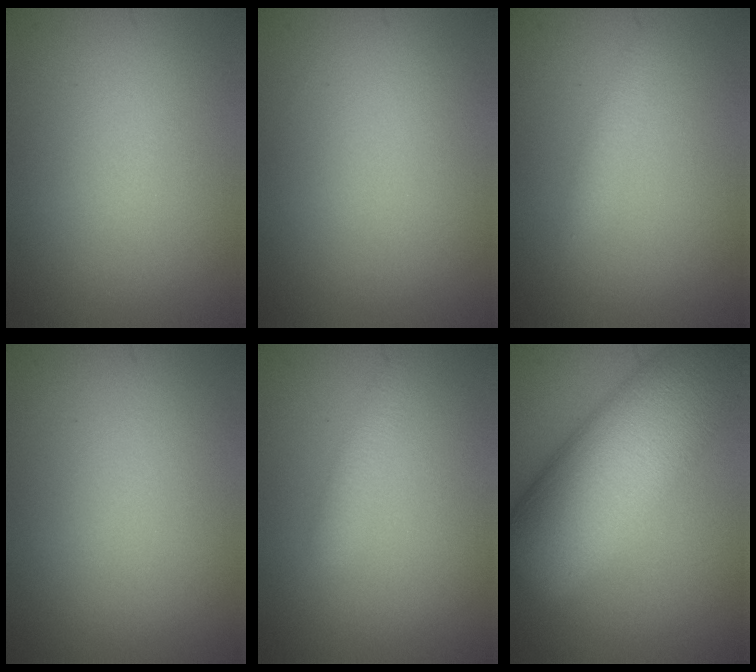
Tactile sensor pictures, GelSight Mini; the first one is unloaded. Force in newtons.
{"total": 0.0}
{"total": 1.1, "press": 1.1, "slide": 0.1}
{"total": 0.0}
{"total": 1.3, "press": 1.3, "slide": 0.0}
{"total": 11.8, "press": 11.8, "slide": 0.4}